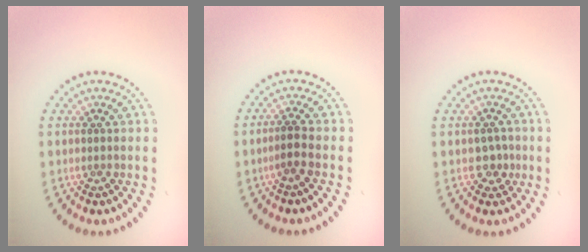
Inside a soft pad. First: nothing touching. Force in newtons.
{"total": 1.6, "press": 1.3, "slide": 0.9}
{"total": 1.8, "press": 1.6, "slide": 0.8}